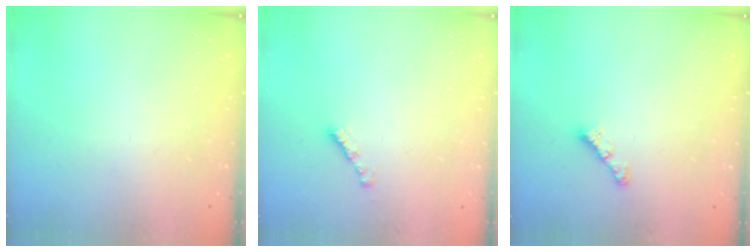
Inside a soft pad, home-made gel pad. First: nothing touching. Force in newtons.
{"total": 2.3, "press": 2.2, "slide": 0.4}
{"total": 4.5, "press": 4.4, "slide": 0.7}